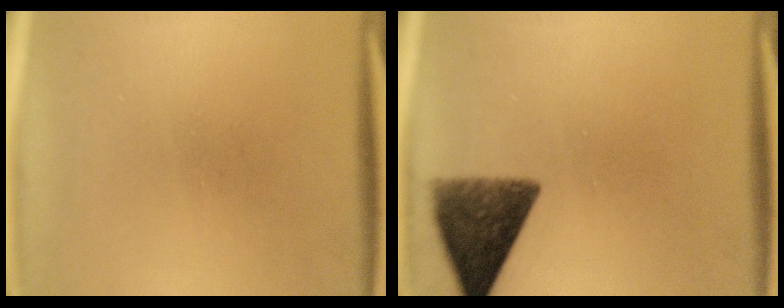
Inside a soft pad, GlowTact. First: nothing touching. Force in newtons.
{"total": 10.0}